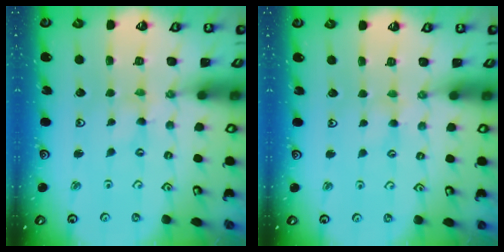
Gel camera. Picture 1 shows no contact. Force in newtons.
{"total": 2.2, "press": 2.2, "slide": 0.3}